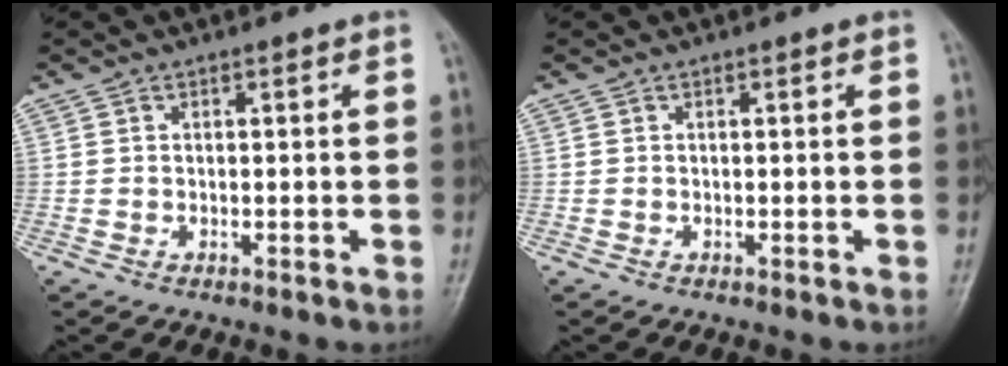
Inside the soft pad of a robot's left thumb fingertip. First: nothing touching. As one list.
[{"total": 0.0}]